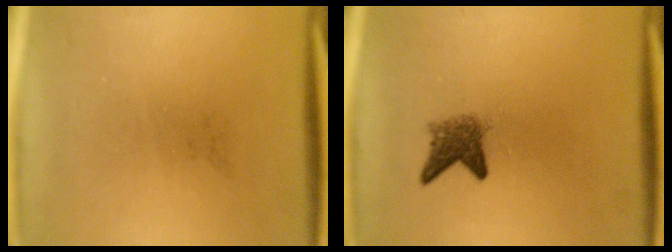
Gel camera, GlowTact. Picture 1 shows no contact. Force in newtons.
{"total": 3.1}